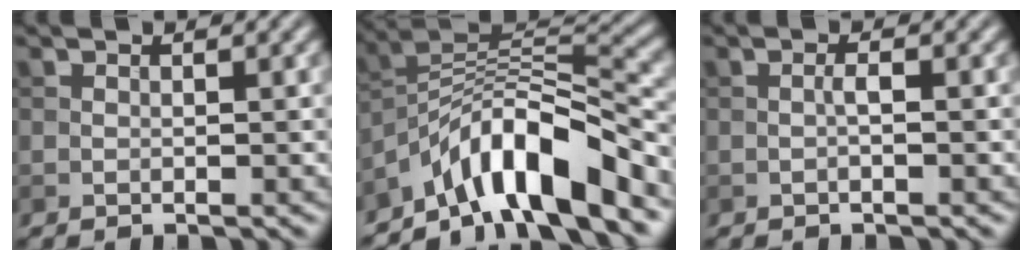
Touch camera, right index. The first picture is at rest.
{"total": 9.1, "force": [-6.2, 2.4, 6.1], "torque": [-0.087, 0.013, -0.115]}
{"total": 0.8, "force": [-0.2, 0.1, 0.8], "torque": [-0.015, 0.001, -0.006]}